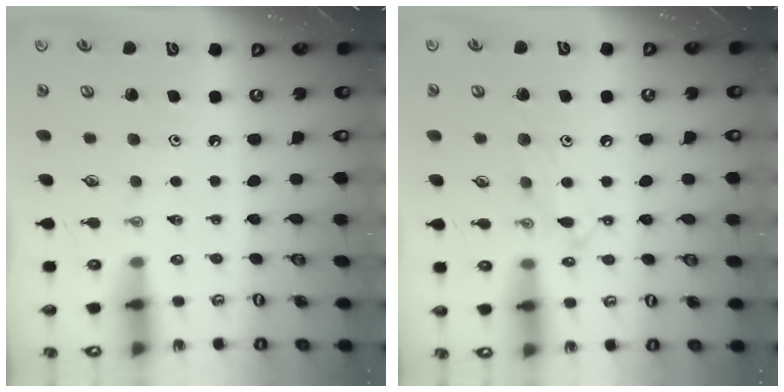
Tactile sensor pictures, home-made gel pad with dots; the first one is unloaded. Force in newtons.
{"total": 10.1, "press": 10.1, "slide": 0.8}